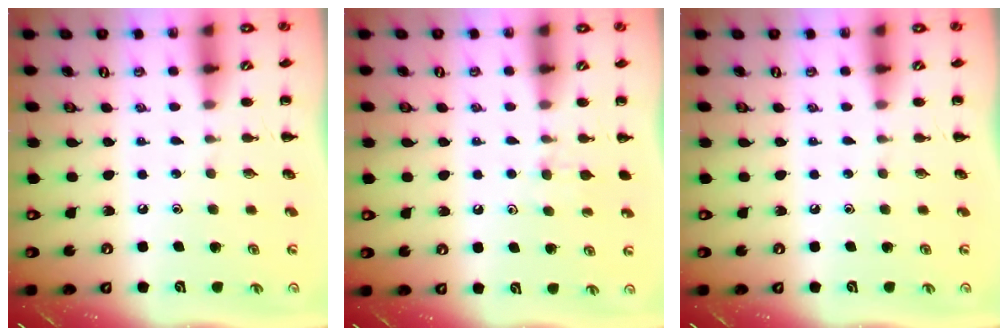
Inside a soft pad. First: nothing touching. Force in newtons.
{"total": 5.9, "press": 5.7, "slide": 1.7}
{"total": 0.0}